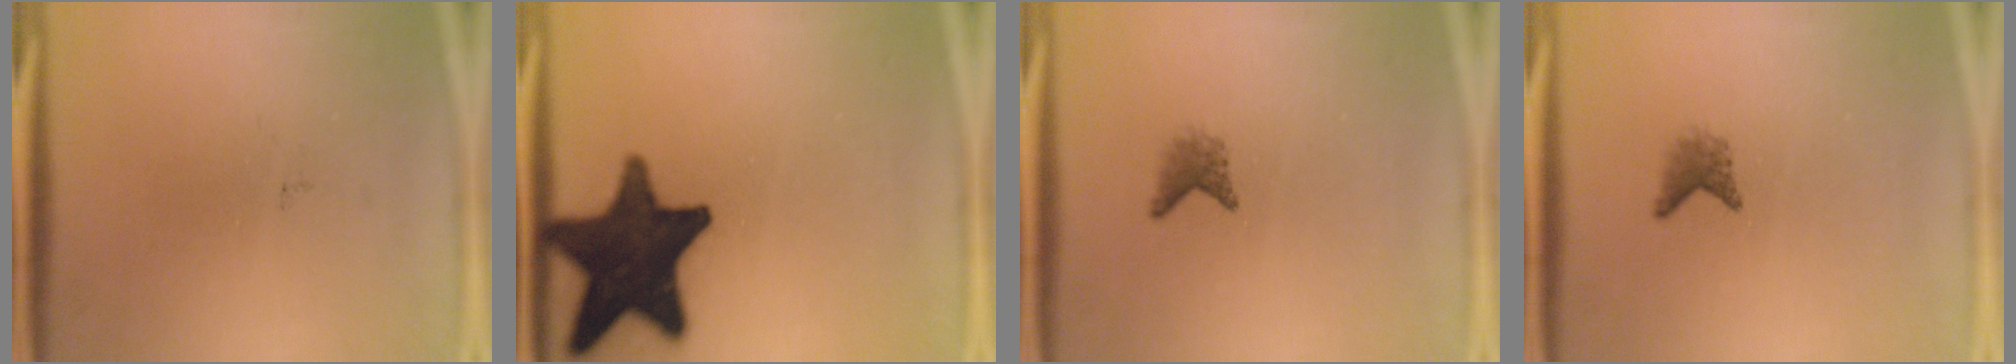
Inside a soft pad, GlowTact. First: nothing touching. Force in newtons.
{"total": 17.9}
{"total": 1.7}
{"total": 1.7}